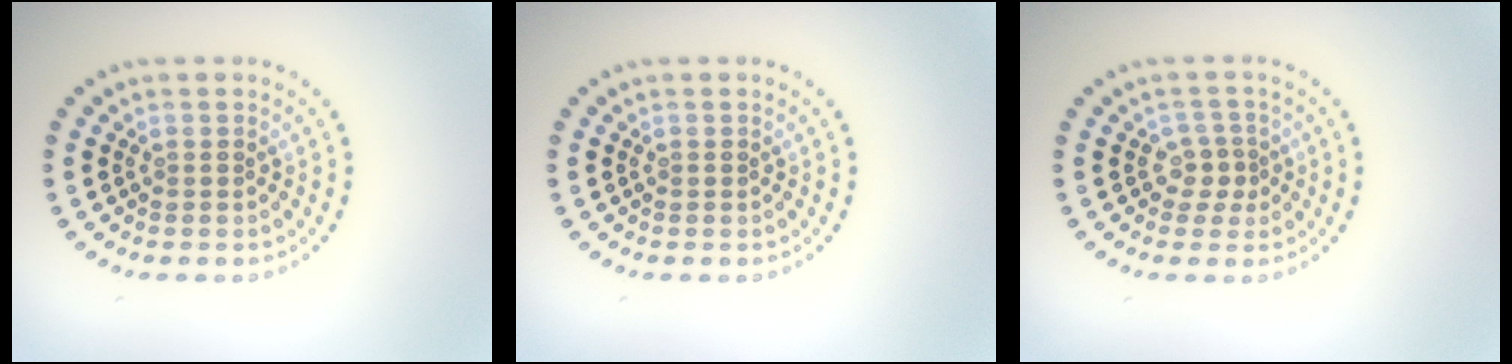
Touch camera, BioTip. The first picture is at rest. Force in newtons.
{"total": 0.0}
{"total": 1.9, "press": 1.5, "slide": 1.2}